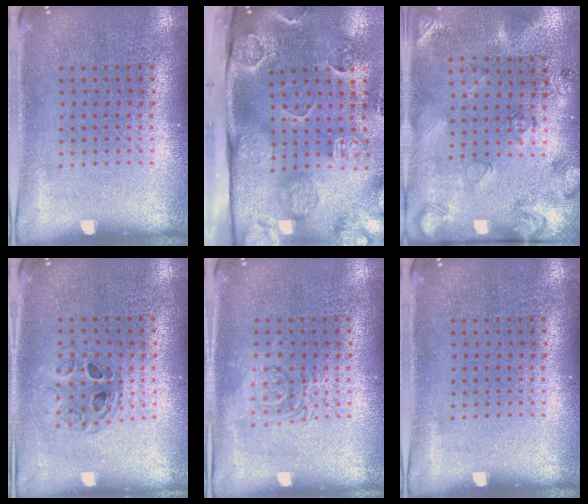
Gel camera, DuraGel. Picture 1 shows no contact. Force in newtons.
{"total": 4.5, "press": 3.3, "slide": 3.1}
{"total": 2.5, "press": 1.8, "slide": 1.8}
{"total": 0.6, "press": 0.6, "slide": 0.1}
{"total": 2.5, "press": 2.5, "slide": 0.5}
{"total": 0.0}